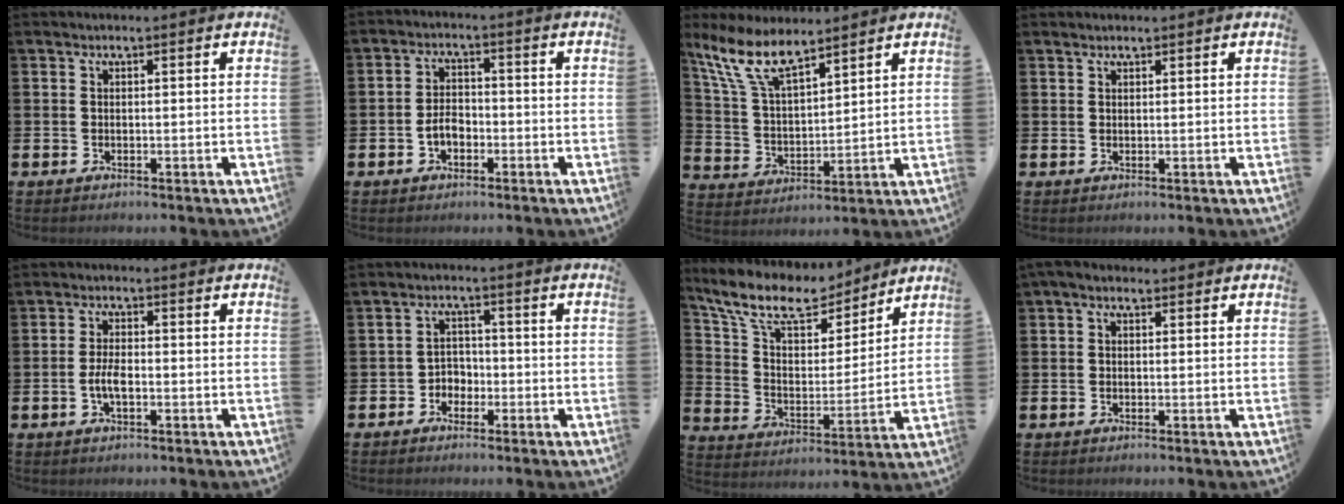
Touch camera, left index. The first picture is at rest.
{"total": 3.0, "force": [-1.6, 1.9, 1.7], "torque": [-0.022, 0.001, -0.034]}
{"total": 8.9, "force": [7.3, 2.7, 4.3], "torque": [-0.115, -0.022, 0.136]}
{"total": 0.7, "force": [0.6, 0.1, -0.3], "torque": [0.015, -0.002, 0.009]}
{"total": 2.9, "force": [-1.1, 1.0, 2.4], "torque": [-0.049, -0.002, -0.024]}
{"total": 2.8, "force": [-2.1, 1.9, 0.1], "torque": [-0.015, 0.006, -0.047]}
{"total": 11.4, "force": [9.8, 4.2, 4.1], "torque": [-0.125, -0.061, 0.173]}
{"total": 1.5, "force": [0.6, 0.9, 1.0], "torque": [-0.006, 0.004, 0.006]}